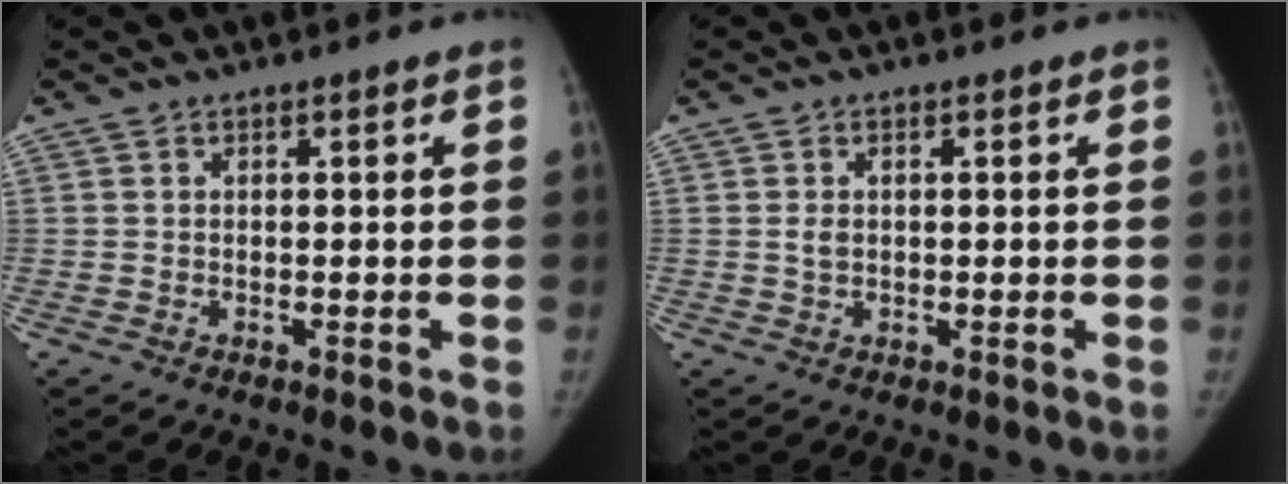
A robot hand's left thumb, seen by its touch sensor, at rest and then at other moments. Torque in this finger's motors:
{"motor_torque": [-0.17, 0.13, 0.42, -0.67, 0.09]}